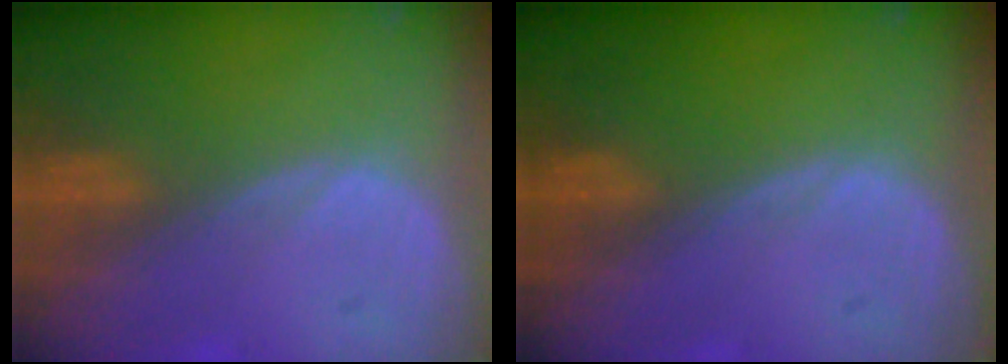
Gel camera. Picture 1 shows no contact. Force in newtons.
{"total": 0.0}